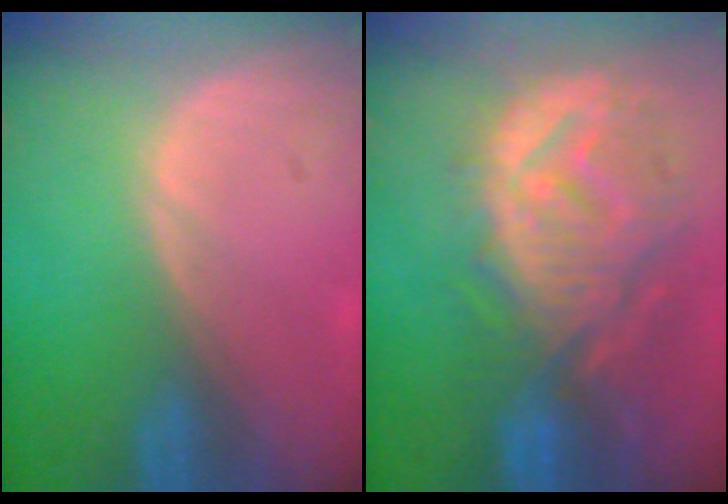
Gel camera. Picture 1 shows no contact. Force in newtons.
{"total": 12.4, "press": 11.0, "slide": 5.7}